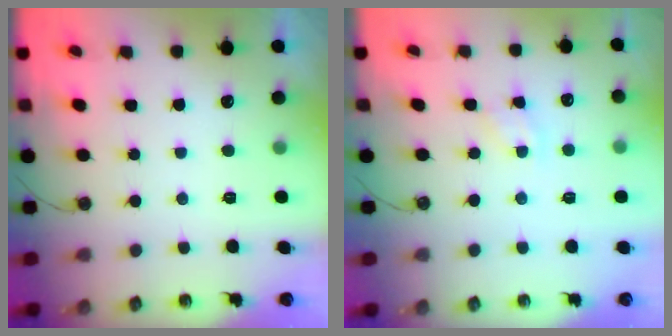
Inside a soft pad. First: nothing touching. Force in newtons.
{"total": 3.6, "press": 3.6, "slide": 0.5}